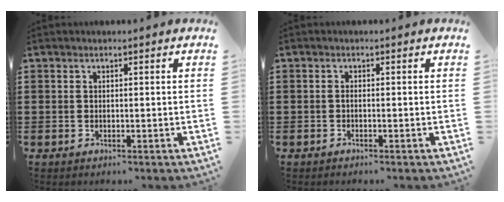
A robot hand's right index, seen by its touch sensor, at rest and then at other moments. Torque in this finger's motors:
{"motor_torque": [0.96, 1.18, 0.02, 0.01]}